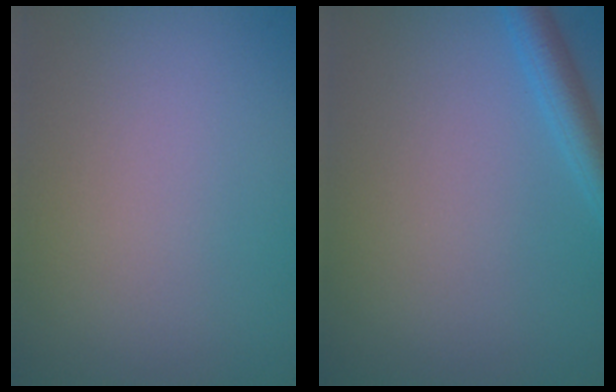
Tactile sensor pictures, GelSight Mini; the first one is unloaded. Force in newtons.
{"total": 2.7, "press": 2.7, "slide": 0.2}